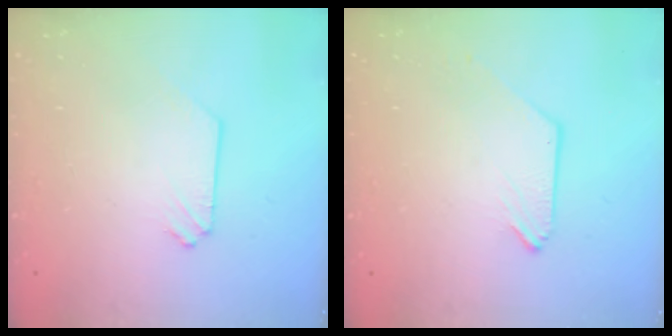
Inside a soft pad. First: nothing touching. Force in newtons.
{"total": 0.0}